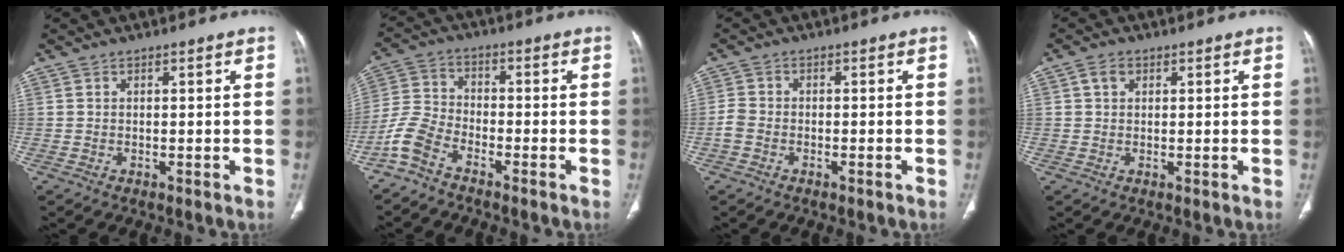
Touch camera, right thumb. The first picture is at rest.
{"total": 6.5, "force": [-4.9, 2.8, 3.3], "torque": [-0.079, 0.027, -0.111]}
{"total": 2.7, "force": [-1.5, 1.6, 1.5], "torque": [-0.039, 0.010, -0.033]}
{"total": 2.3, "force": [1.0, 1.7, 1.2], "torque": [-0.018, 0.002, 0.017]}